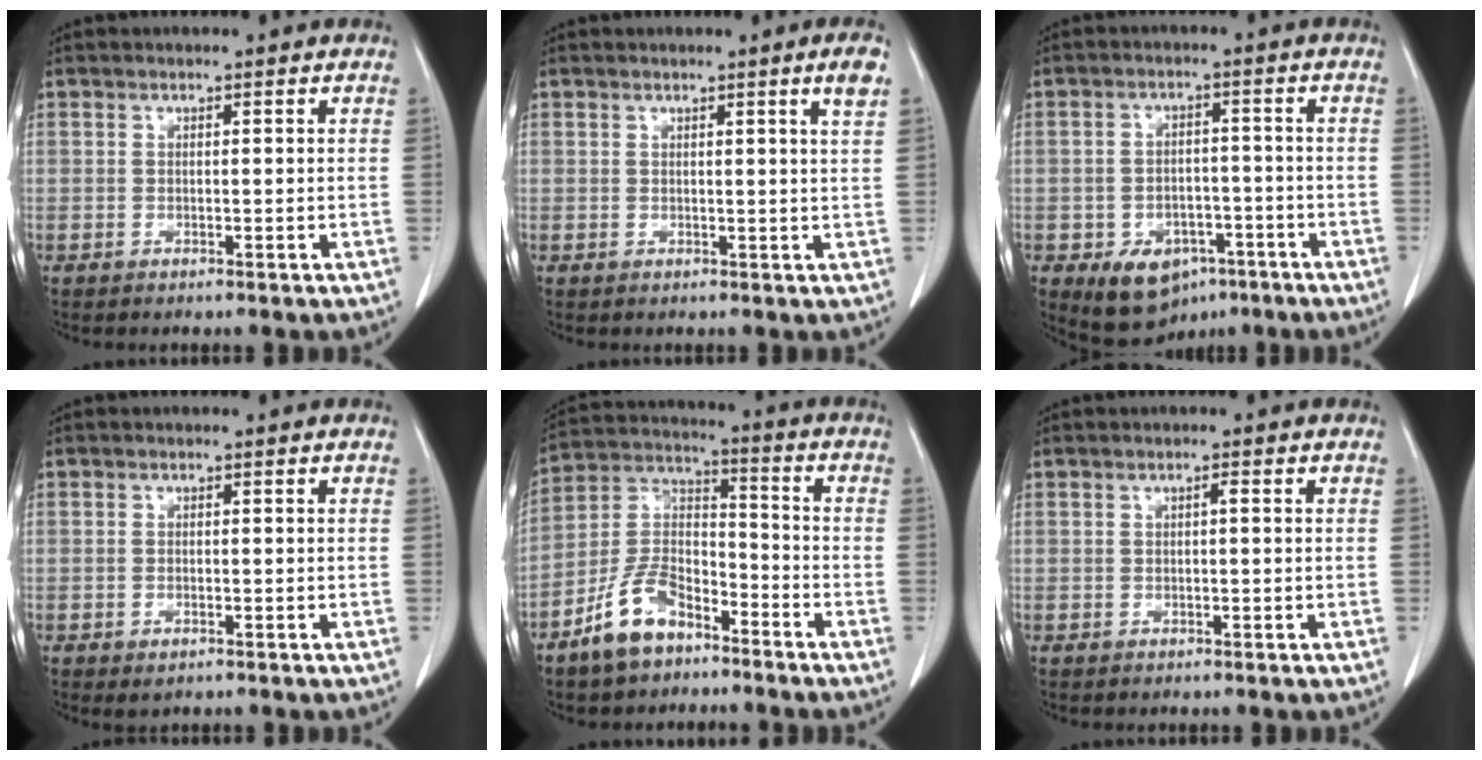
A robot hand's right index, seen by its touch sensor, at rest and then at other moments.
{"total": 2.3, "force": [1.3, -0.7, 1.7], "torque": [-0.026, -0.009, 0.016]}
{"total": 8.7, "force": [-4.7, 6.0, 4.2], "torque": [-0.070, 0.010, -0.058]}
{"total": 1.6, "force": [-0.8, 0.8, 1.1], "torque": [-0.019, -0.001, -0.002]}
{"total": 10.6, "force": [-7.2, 5.2, 5.7], "torque": [-0.127, 0.011, -0.139]}
{"total": 0.6, "force": [0.0, 0.1, 0.6], "torque": [-0.011, 0.002, 0.002]}